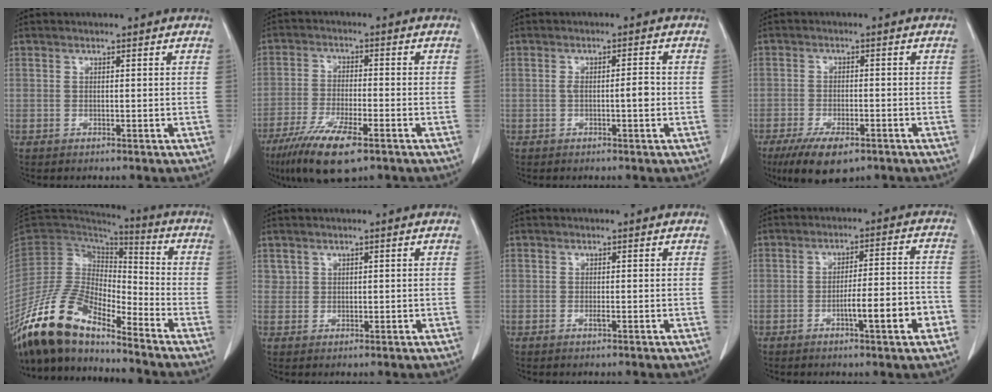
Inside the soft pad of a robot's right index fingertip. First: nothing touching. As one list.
[{"total": 10.3, "force": [-6.4, 2.0, 7.8], "torque": [-0.147, -0.023, -0.109]}, {"total": 2.7, "force": [-0.5, 0.4, 2.6], "torque": [-0.044, 0.003, -0.008]}, {"total": 8.2, "force": [-5.4, 3.1, 5.3], "torque": [-0.091, -0.012, -0.088]}, {"total": 14.6, "force": [-12.3, 4.1, 6.8], "torque": [-0.133, 0.021, -0.237]}, {"total": 1.3, "force": [0.7, 1.0, 0.0], "torque": [0.009, 0.000, 0.012]}, {"total": 0.5, "force": [-0.2, -0.1, 0.5], "torque": [-0.012, -0.003, -0.003]}, {"total": 8.6, "force": [-3.6, 0.6, 7.9], "torque": [-0.115, 0.011, -0.047]}]